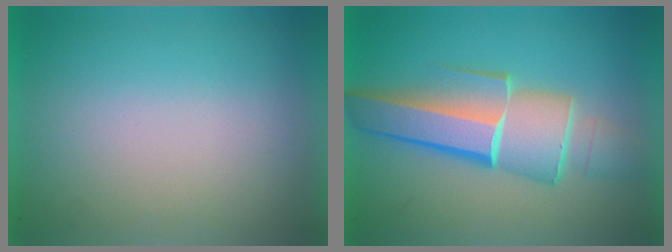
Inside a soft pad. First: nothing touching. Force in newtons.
{"total": 6.7}